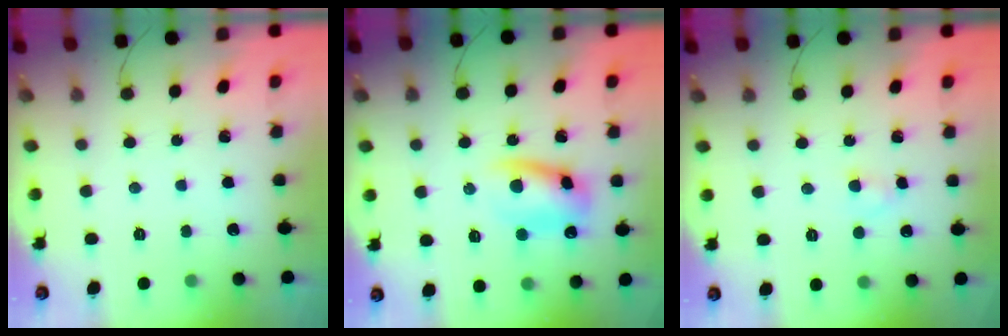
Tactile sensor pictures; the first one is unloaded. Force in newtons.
{"total": 11.9, "press": 11.7, "slide": 2.0}
{"total": 2.1, "press": 1.8, "slide": 1.0}